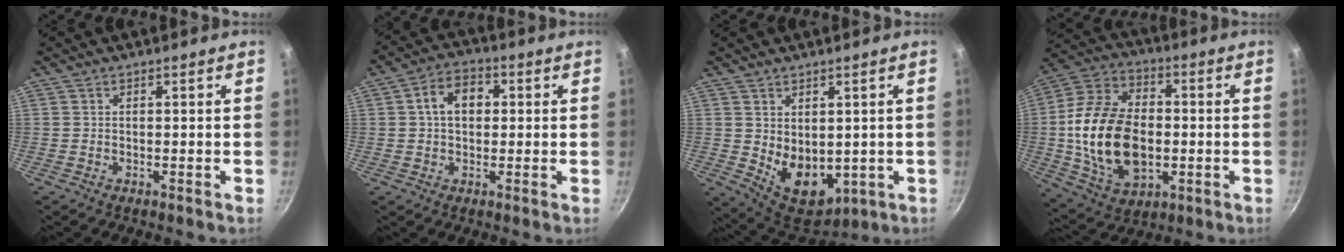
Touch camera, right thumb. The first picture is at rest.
{"total": 7.6, "force": [1.2, 5.5, 5.2], "torque": [-0.063, 0.017, 0.008]}
{"total": 10.5, "force": [0.5, 7.3, 7.5], "torque": [-0.087, -0.027, 0.035]}
{"total": 20.3, "force": [-1.4, 13.1, 15.4], "torque": [-0.273, 0.013, -0.016]}